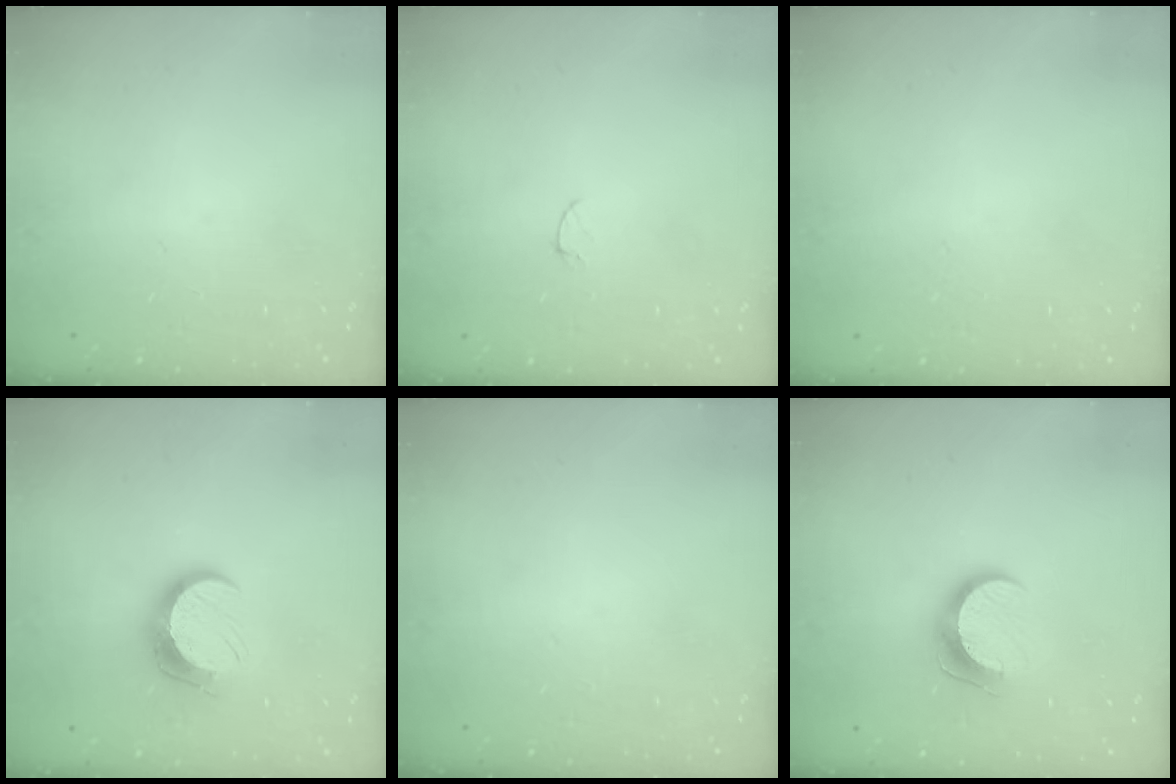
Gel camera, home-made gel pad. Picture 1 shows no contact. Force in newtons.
{"total": 2.9, "press": 2.9, "slide": 0.3}
{"total": 0.5, "press": 0.5, "slide": 0.1}
{"total": 10.7, "press": 10.7, "slide": 0.5}
{"total": 0.0}
{"total": 9.7, "press": 9.7, "slide": 0.8}